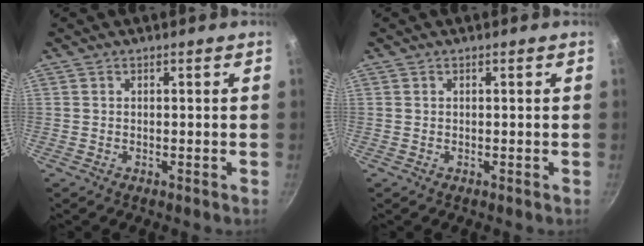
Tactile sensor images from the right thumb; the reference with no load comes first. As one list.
[{"total": 0.0}]